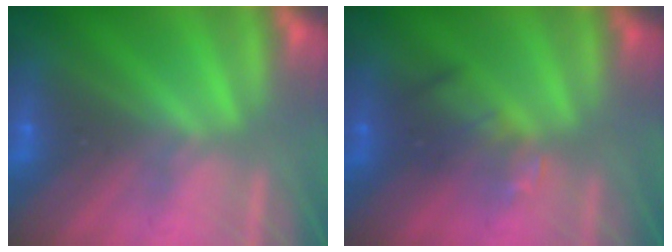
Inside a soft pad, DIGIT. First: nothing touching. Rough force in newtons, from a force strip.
{"total": 2.4}